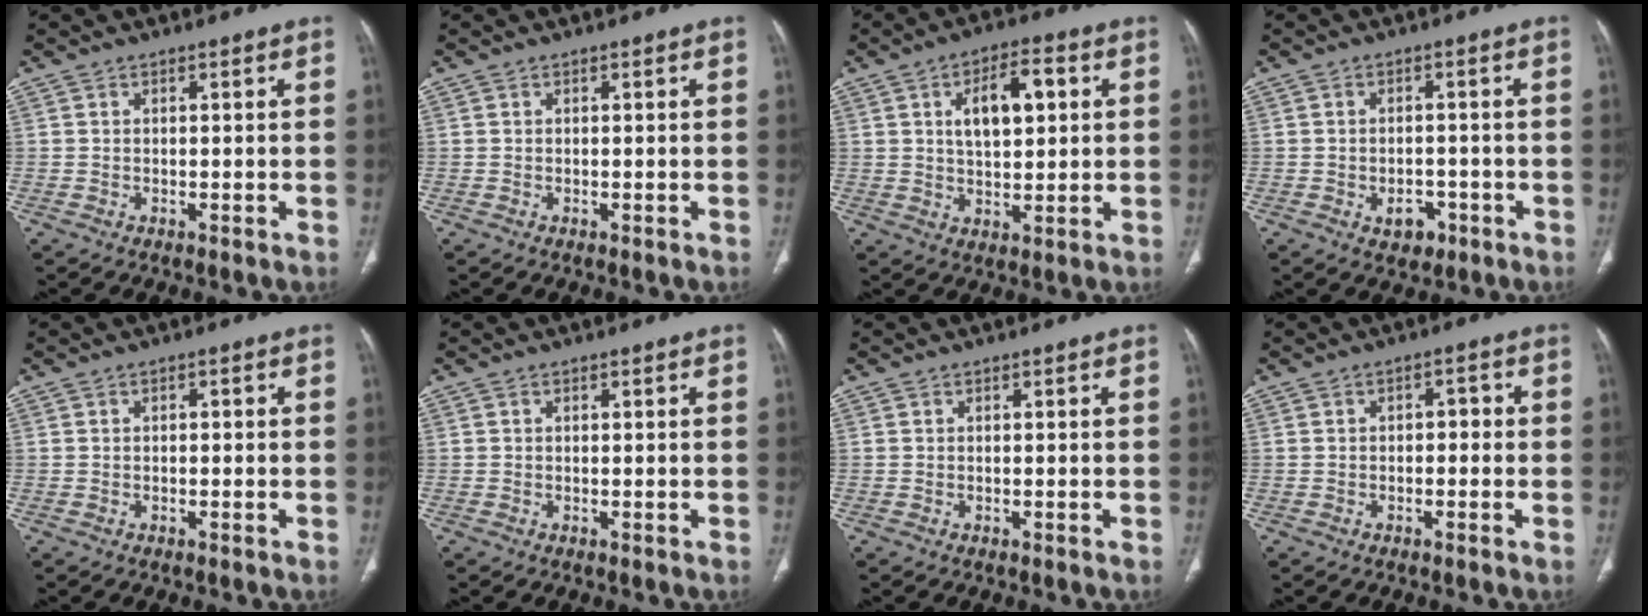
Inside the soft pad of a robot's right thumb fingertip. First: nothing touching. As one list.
[{"total": 0.0}, {"total": 9.8, "force": [2.6, 4.8, 8.1], "torque": [-0.112, 0.005, 0.040]}, {"total": 4.1, "force": [-1.8, 2.9, 2.3], "torque": [-0.018, 0.012, -0.019]}, {"total": 1.0, "force": [0.0, 0.6, 0.8], "torque": [-0.013, 0.005, 0.000]}, {"total": 0.0}, {"total": 0.0}, {"total": 2.5, "force": [-0.2, 1.6, 1.9], "torque": [-0.016, 0.013, -0.008]}]